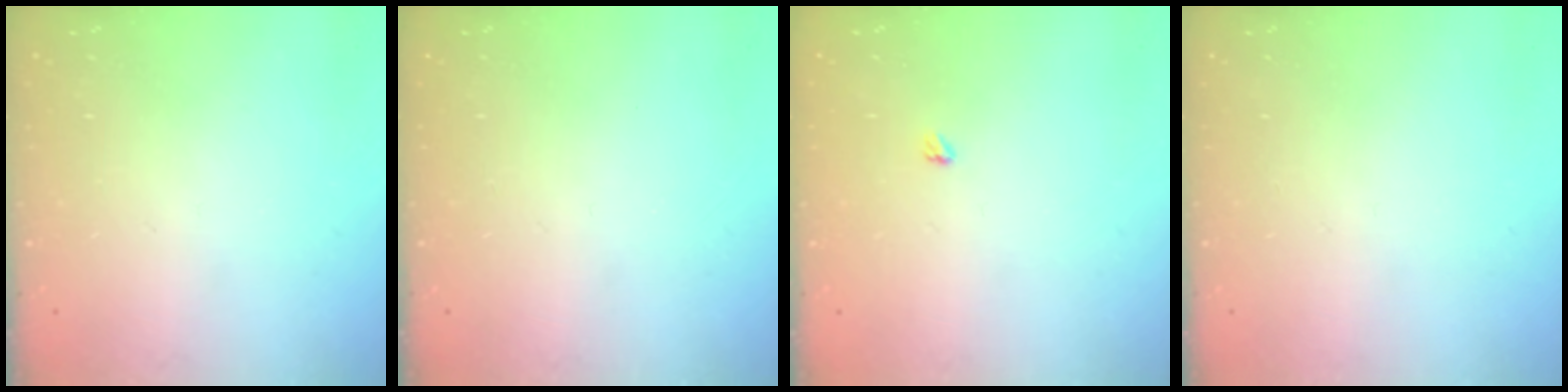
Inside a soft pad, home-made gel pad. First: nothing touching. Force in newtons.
{"total": 0.0}
{"total": 2.4, "press": 2.4, "slide": 0.4}
{"total": 0.0}